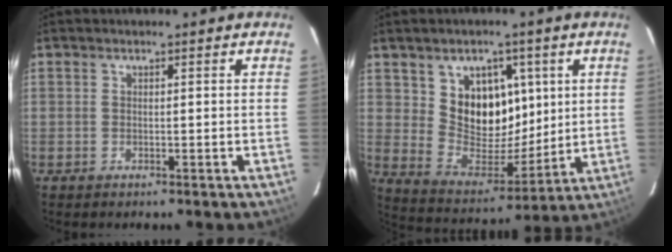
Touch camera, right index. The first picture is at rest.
{"total": 13.3, "force": [4.7, 9.8, 7.6], "torque": [-0.135, -0.001, 0.102]}